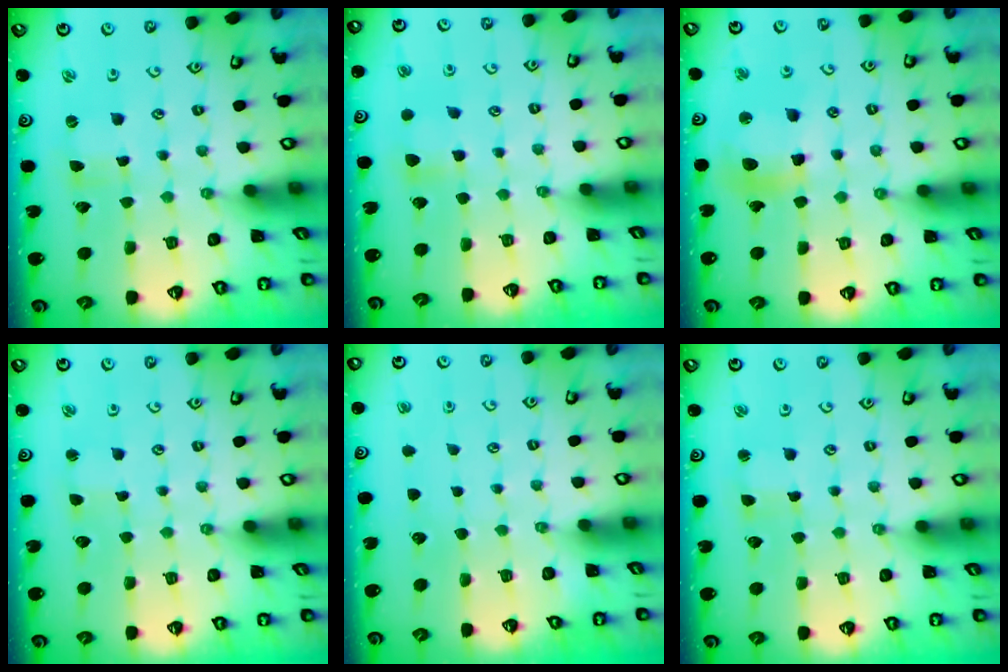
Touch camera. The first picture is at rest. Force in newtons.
{"total": 4.8, "press": 4.7, "slide": 0.7}
{"total": 12.2, "press": 12.0, "slide": 2.4}
{"total": 1.2, "press": 1.2, "slide": 0.2}
{"total": 0.0}
{"total": 2.1, "press": 2.0, "slide": 0.3}